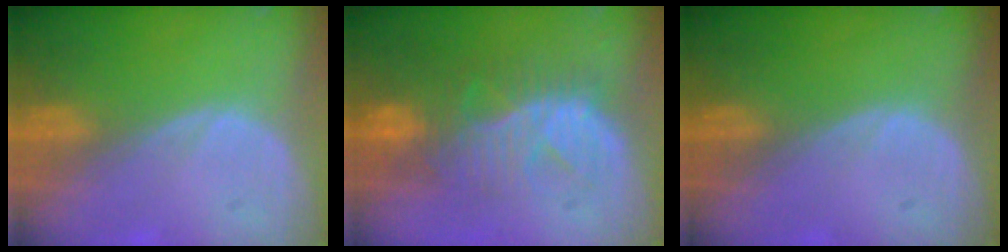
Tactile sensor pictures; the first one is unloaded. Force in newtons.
{"total": 9.6, "press": 9.0, "slide": 3.3}
{"total": 0.0}